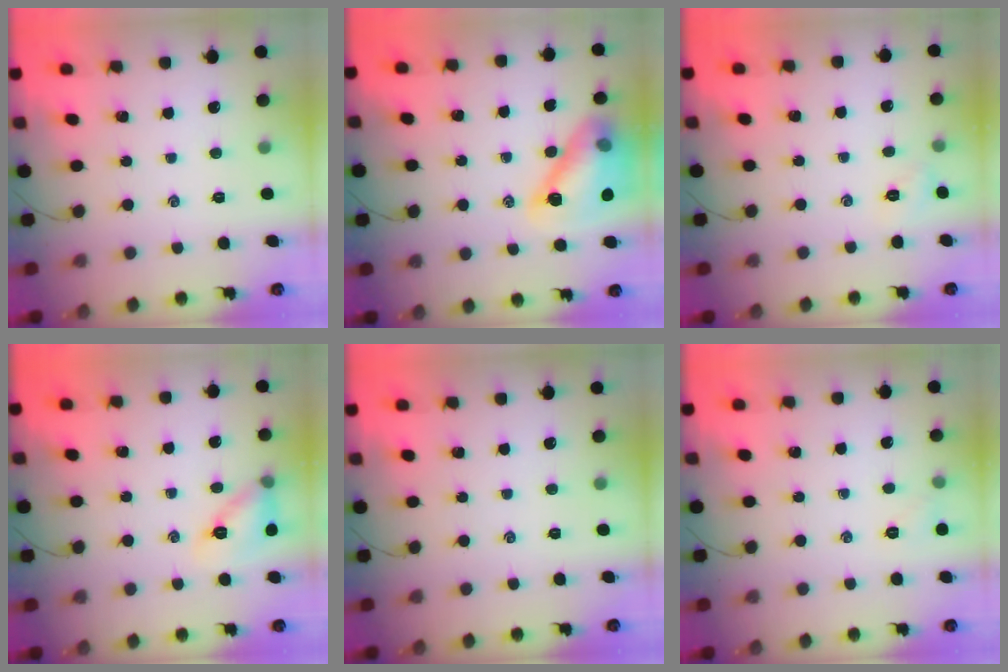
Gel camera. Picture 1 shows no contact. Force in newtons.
{"total": 14.3, "press": 14.0, "slide": 2.8}
{"total": 2.2, "press": 2.1, "slide": 0.6}
{"total": 11.1, "press": 10.8, "slide": 2.7}
{"total": 0.0}
{"total": 4.3, "press": 4.1, "slide": 1.3}